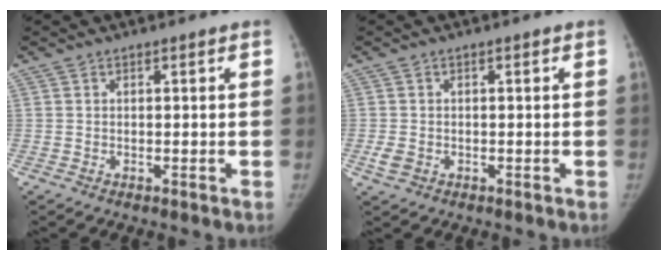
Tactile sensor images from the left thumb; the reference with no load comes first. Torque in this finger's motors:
{"motor_torque": [-0.32, -0.18, 0.28, -0.46, 0.10]}